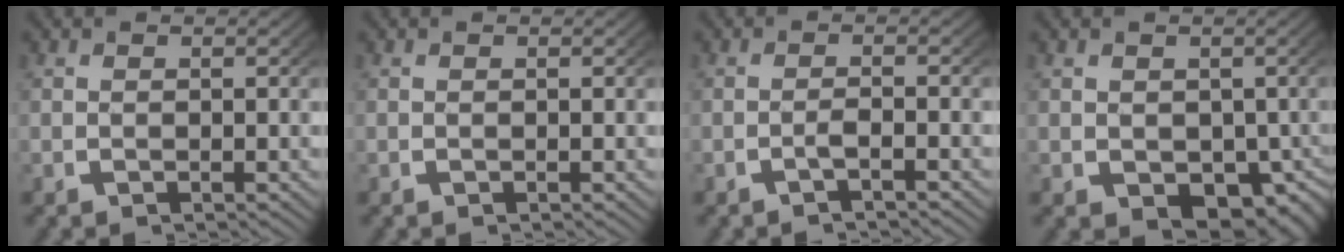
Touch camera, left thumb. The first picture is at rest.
{"total": 0.0}
{"total": 1.4, "force": [-0.9, 0.1, 1.0], "torque": [-0.022, 0.001, -0.018]}
{"total": 5.4, "force": [-1.3, 3.8, 3.5], "torque": [-0.052, -0.031, 0.001]}